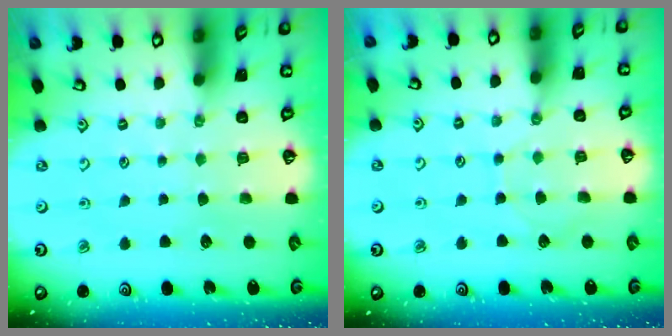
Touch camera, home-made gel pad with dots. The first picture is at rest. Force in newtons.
{"total": 5.0, "press": 4.9, "slide": 0.6}